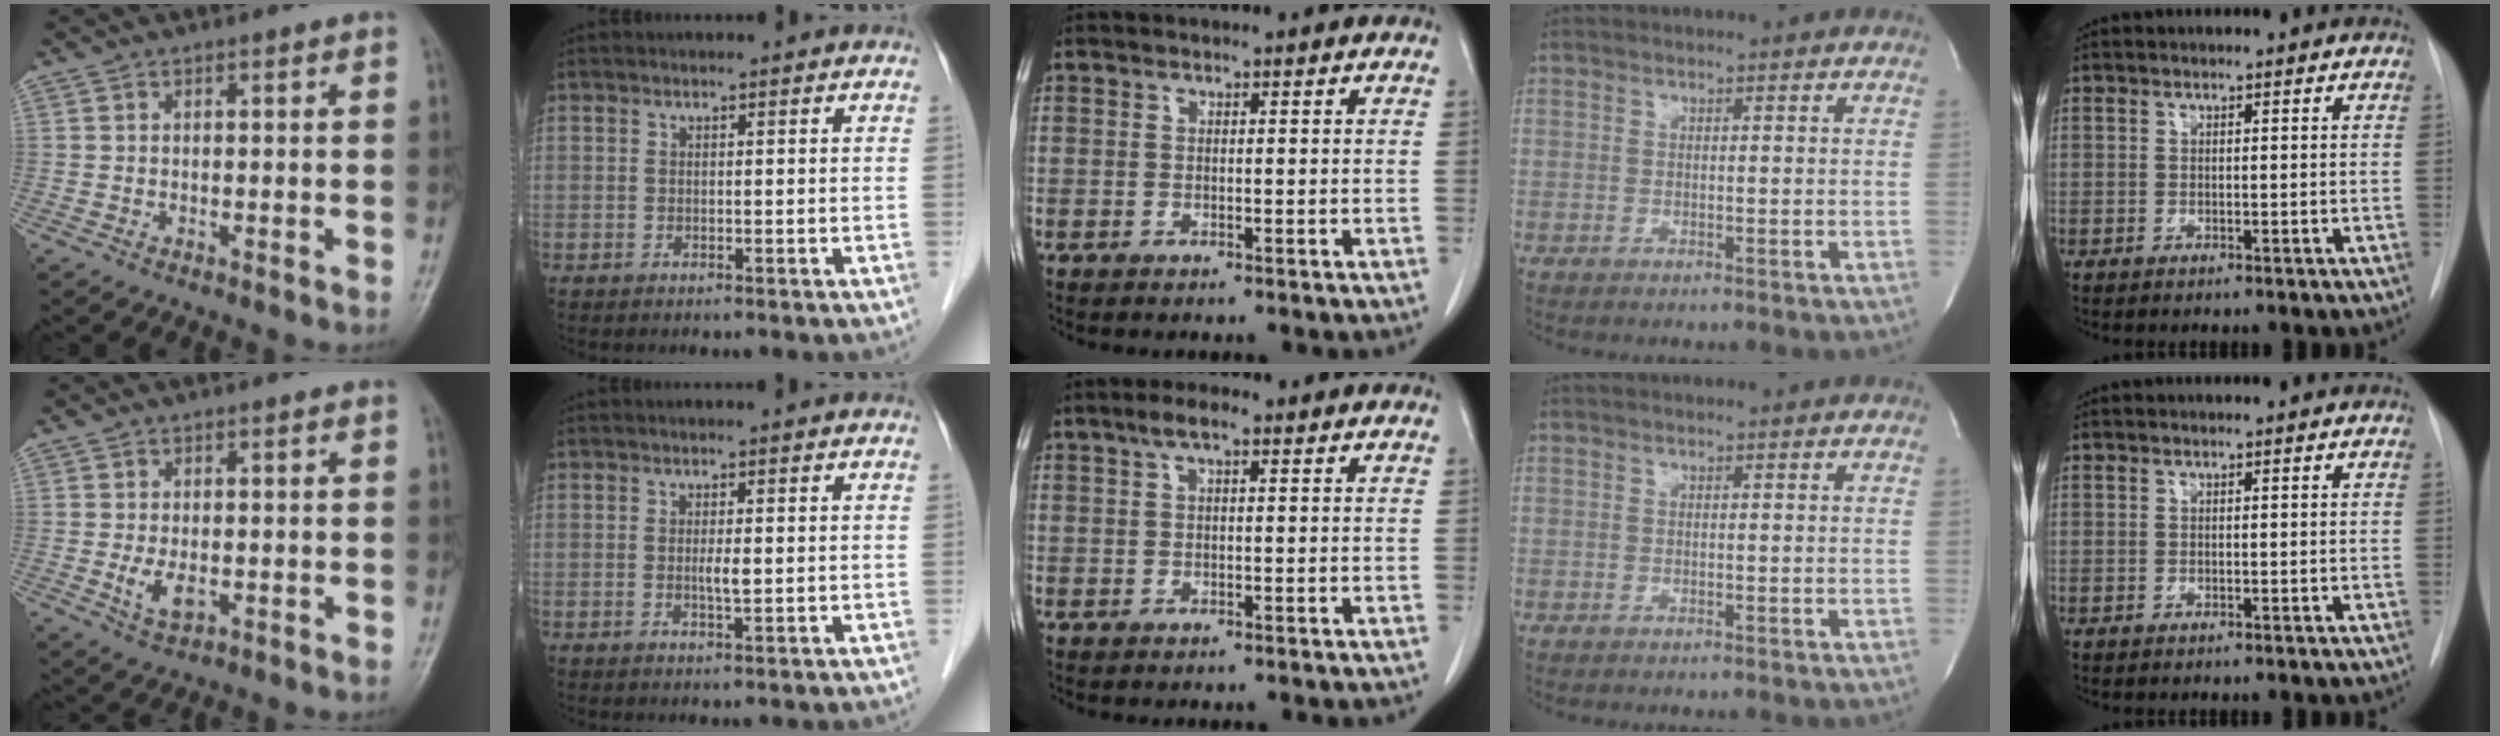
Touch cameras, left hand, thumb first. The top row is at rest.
{"thumb": {"total": 4.5, "force": [-0.8, 2.5, 3.6], "torque": [-0.064, -0.007, -0.009]}, "index": {"total": 1.8, "force": [-0.1, 0.2, 1.8], "torque": [-0.037, -0.003, -0.001]}, "middle": {"total": 2.9, "force": [1.5, 0.8, 2.3], "torque": [-0.047, 0.014, 0.029]}}